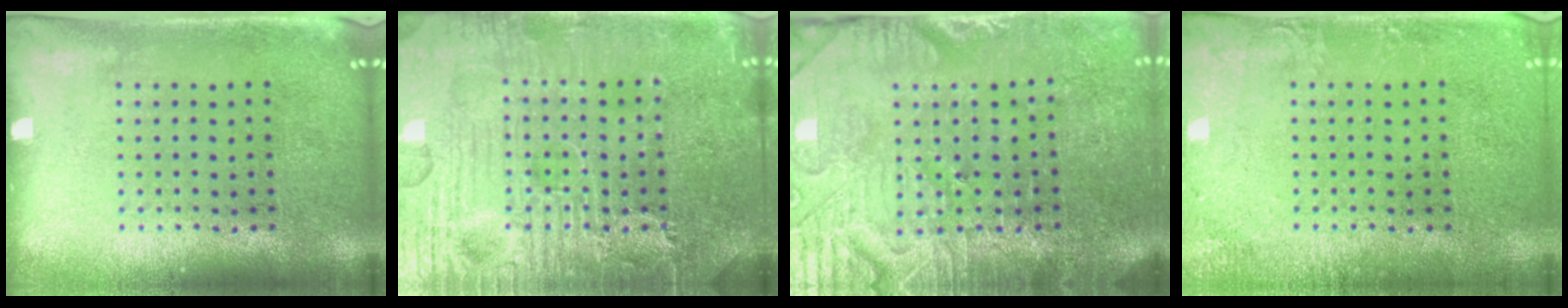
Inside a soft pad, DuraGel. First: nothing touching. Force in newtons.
{"total": 7.7, "press": 7.6, "slide": 0.8}
{"total": 4.0, "press": 3.9, "slide": 1.0}
{"total": 1.7, "press": 1.7, "slide": 0.3}